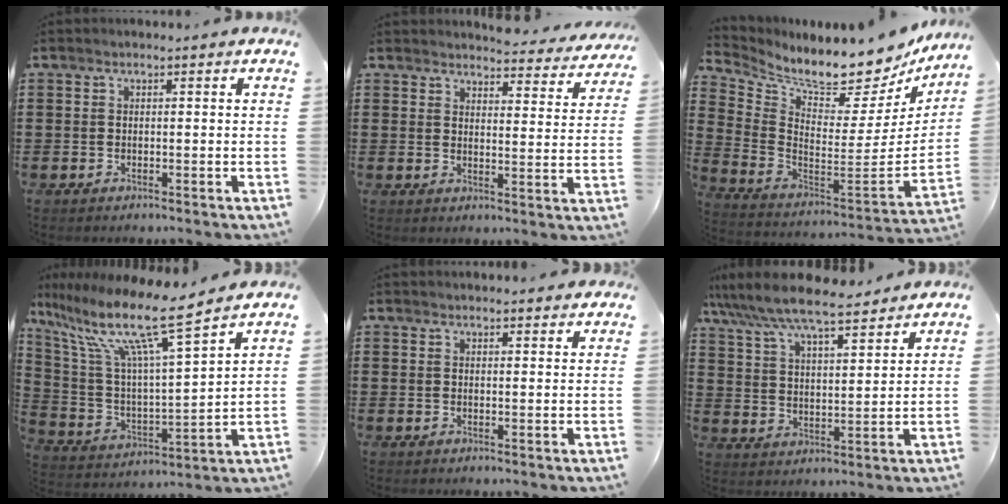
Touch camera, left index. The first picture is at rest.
{"total": 3.9, "force": [3.9, 0.2, 0.4], "torque": [-0.008, -0.031, 0.065]}
{"total": 8.3, "force": [7.9, 0.4, 2.5], "torque": [-0.068, -0.090, 0.123]}
{"total": 13.5, "force": [9.5, 1.2, 9.6], "torque": [-0.223, -0.058, 0.150]}
{"total": 1.7, "force": [1.6, 0.1, 0.3], "torque": [-0.010, 0.002, 0.032]}
{"total": 7.1, "force": [6.5, 0.3, 2.7], "torque": [-0.080, -0.036, 0.111]}